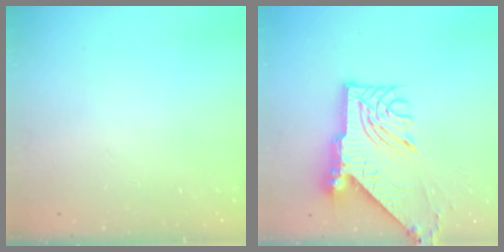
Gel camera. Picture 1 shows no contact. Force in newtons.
{"total": 12.0, "press": 11.9, "slide": 1.4}